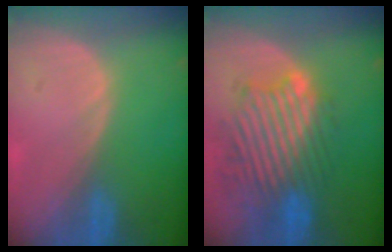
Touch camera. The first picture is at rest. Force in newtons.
{"total": 11.1, "press": 10.3, "slide": 4.0}